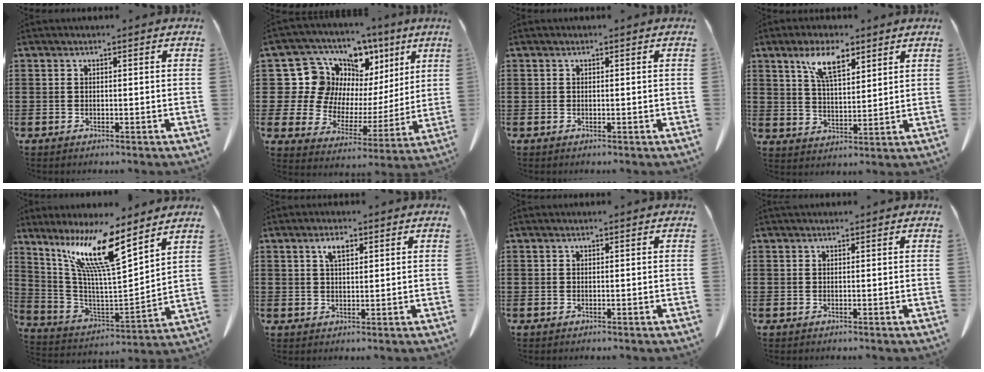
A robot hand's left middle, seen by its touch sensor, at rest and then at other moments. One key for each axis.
{"total": 10.1, "fx": 4.9, "fy": 8.4, "fz": 2.6, "tx": -0.116, "ty": -0.039, "tz": 0.093}
{"total": 0.0}
{"total": 7.9, "fx": 5.1, "fy": 2.8, "fz": 5.4, "tx": -0.111, "ty": -0.002, "tz": 0.090}
{"total": 13.3, "fx": 9.3, "fy": 1.4, "fz": 9.3, "tx": -0.208, "ty": -0.041, "tz": 0.157}
{"total": 3.1, "fx": 1.7, "fy": 1.1, "fz": 2.4, "tx": -0.045, "ty": 0.001, "tz": 0.027}
{"total": 0.0}
{"total": 0.0}